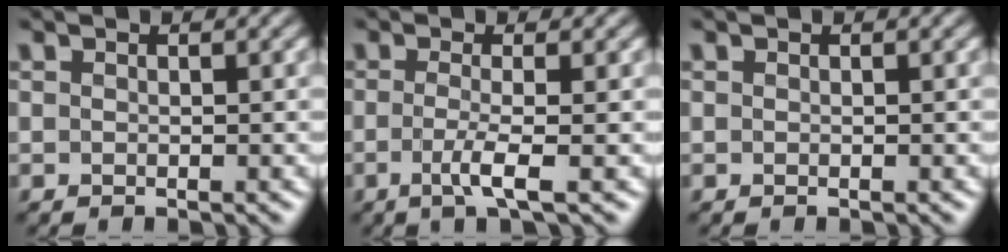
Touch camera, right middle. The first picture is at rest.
{"total": 2.9, "force": [-0.9, 0.6, 2.7], "torque": [-0.053, -0.007, -0.020]}
{"total": 0.0}